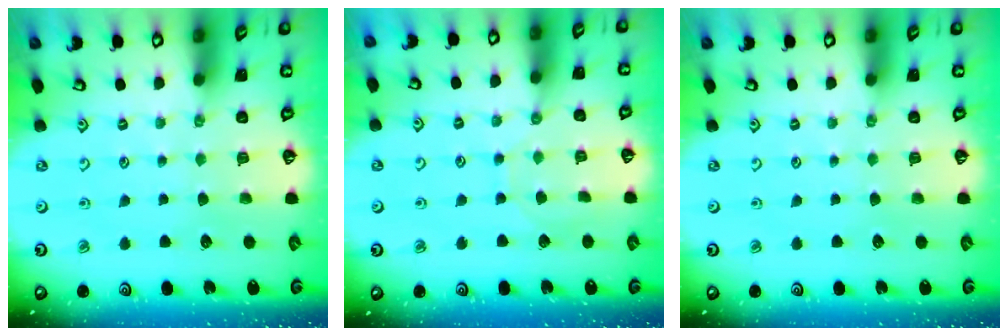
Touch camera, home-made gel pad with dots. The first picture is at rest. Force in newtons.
{"total": 5.0, "press": 5.0, "slide": 0.5}
{"total": 0.0}